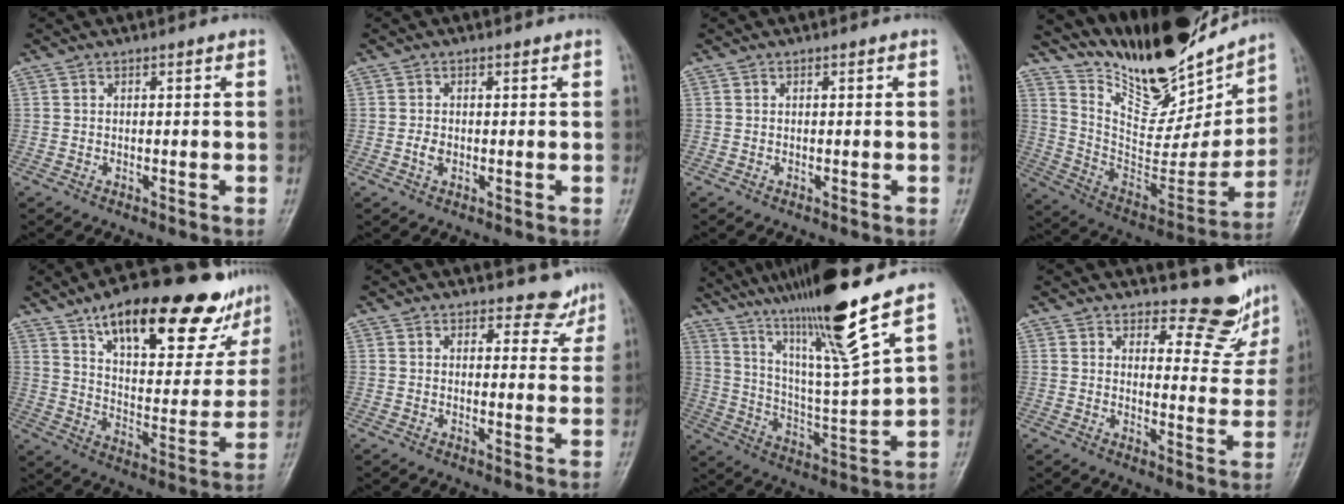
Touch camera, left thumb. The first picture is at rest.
{"total": 1.5, "force": [-0.2, 1.1, 1.0], "torque": [-0.017, 0.000, -0.004]}
{"total": 0.0}
{"total": 24.8, "force": [20.6, 7.4, 11.7], "torque": [-0.150, -0.111, 0.343]}
{"total": 26.8, "force": [17.5, 10.1, 17.6], "torque": [-0.208, -0.048, 0.263]}
{"total": 4.8, "force": [4.1, 2.3, 0.5], "torque": [0.021, -0.033, 0.042]}
{"total": 19.5, "force": [13.9, 0.2, 13.7], "torque": [-0.224, -0.066, 0.249]}
{"total": 9.6, "force": [8.9, 3.1, 1.7], "torque": [0.012, -0.089, 0.103]}